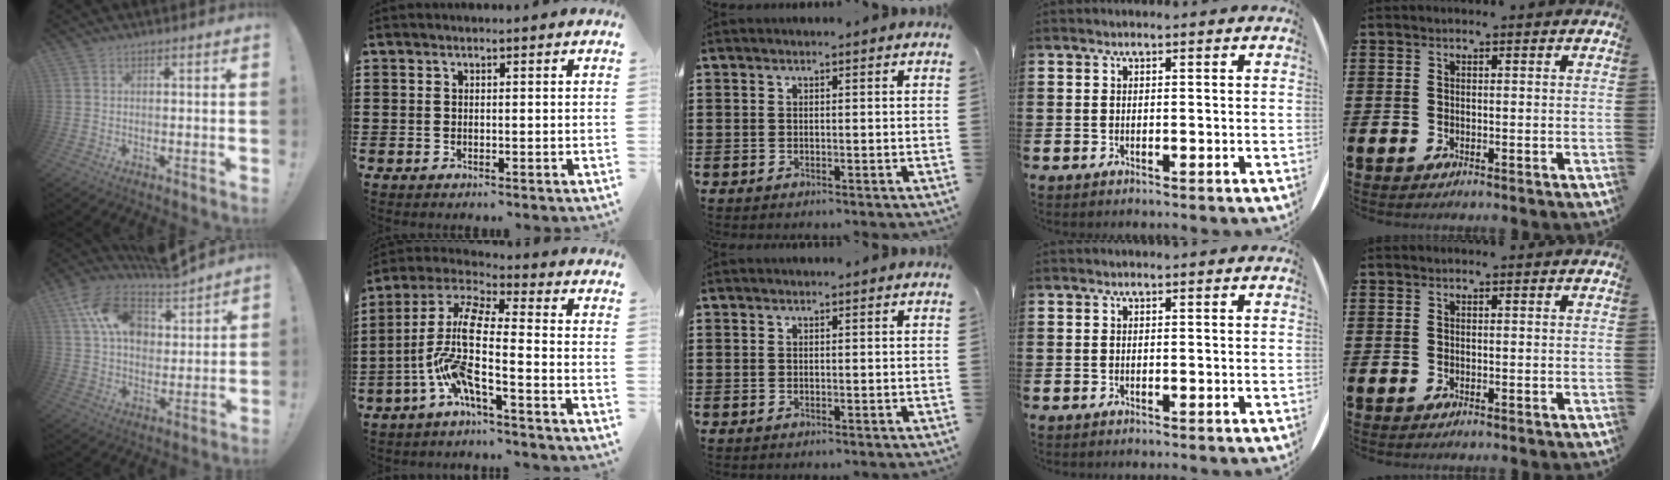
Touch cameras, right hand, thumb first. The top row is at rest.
{"thumb": {"total": 15.0, "force": [9.4, 8.2, 8.3], "torque": [-0.157, -0.041, 0.175]}, "index": {"total": 10.3, "force": [-3.9, 1.7, 9.5], "torque": [-0.229, -0.028, -0.086]}}